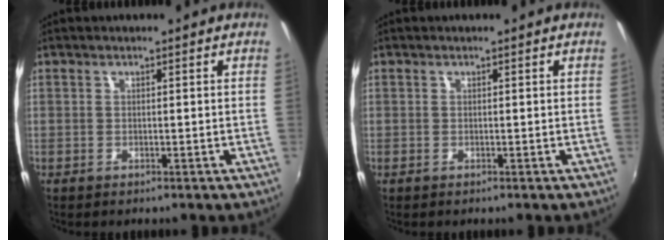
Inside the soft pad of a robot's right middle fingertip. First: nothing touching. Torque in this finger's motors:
{"motor_torque": [-0.29, -0.09, -0.02, 0.00]}